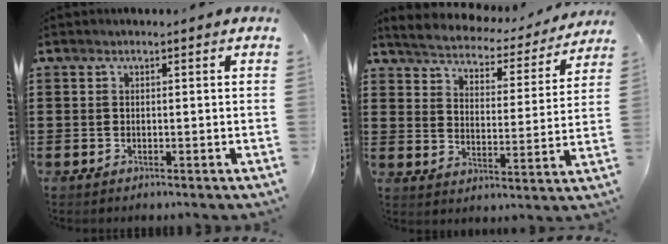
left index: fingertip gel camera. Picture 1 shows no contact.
{"total": 3.8, "force": [3.7, 0.4, 0.5], "torque": [-0.036, -0.029, 0.056]}